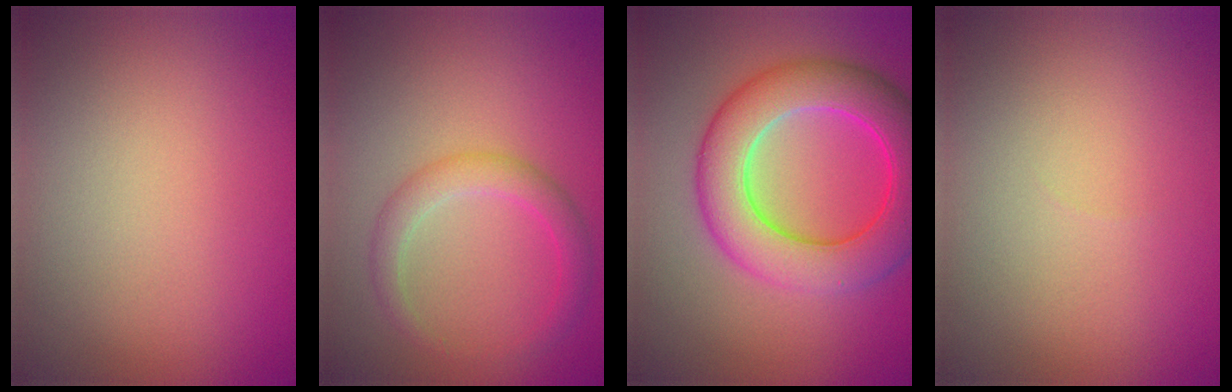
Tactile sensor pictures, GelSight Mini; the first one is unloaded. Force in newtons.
{"total": 2.8, "press": 2.8, "slide": 0.0}
{"total": 8.7, "press": 8.7, "slide": 0.3}
{"total": 0.0}